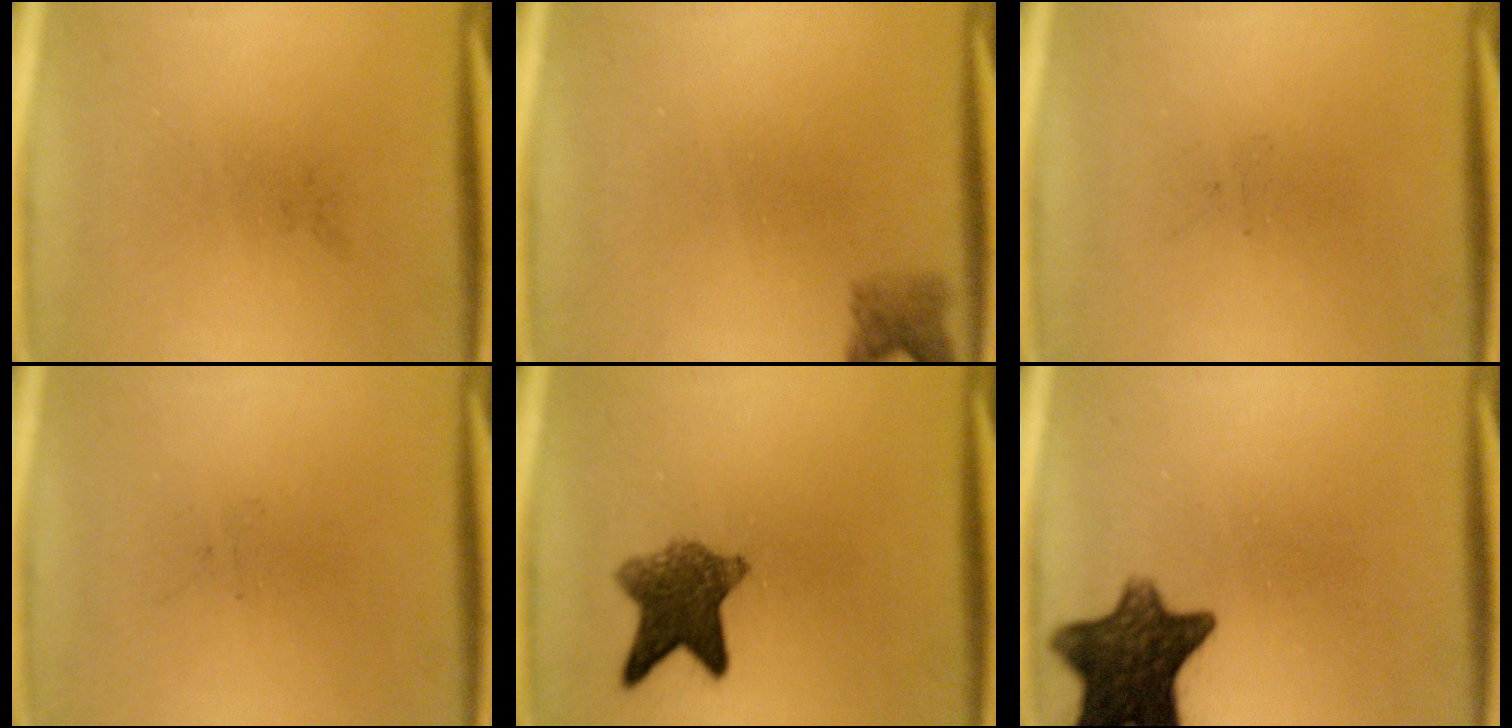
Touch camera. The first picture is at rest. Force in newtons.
{"total": 2.3}
{"total": 0.0}
{"total": 0.0}
{"total": 7.8}
{"total": 11.6}